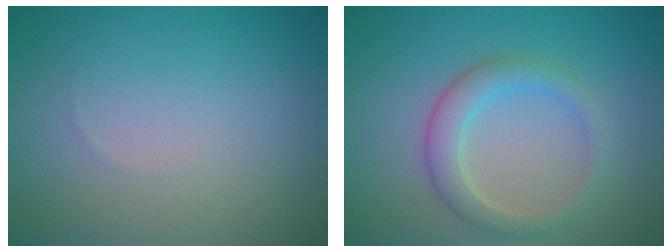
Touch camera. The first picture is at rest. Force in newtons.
{"total": 2.8, "press": 2.8, "slide": 0.2}